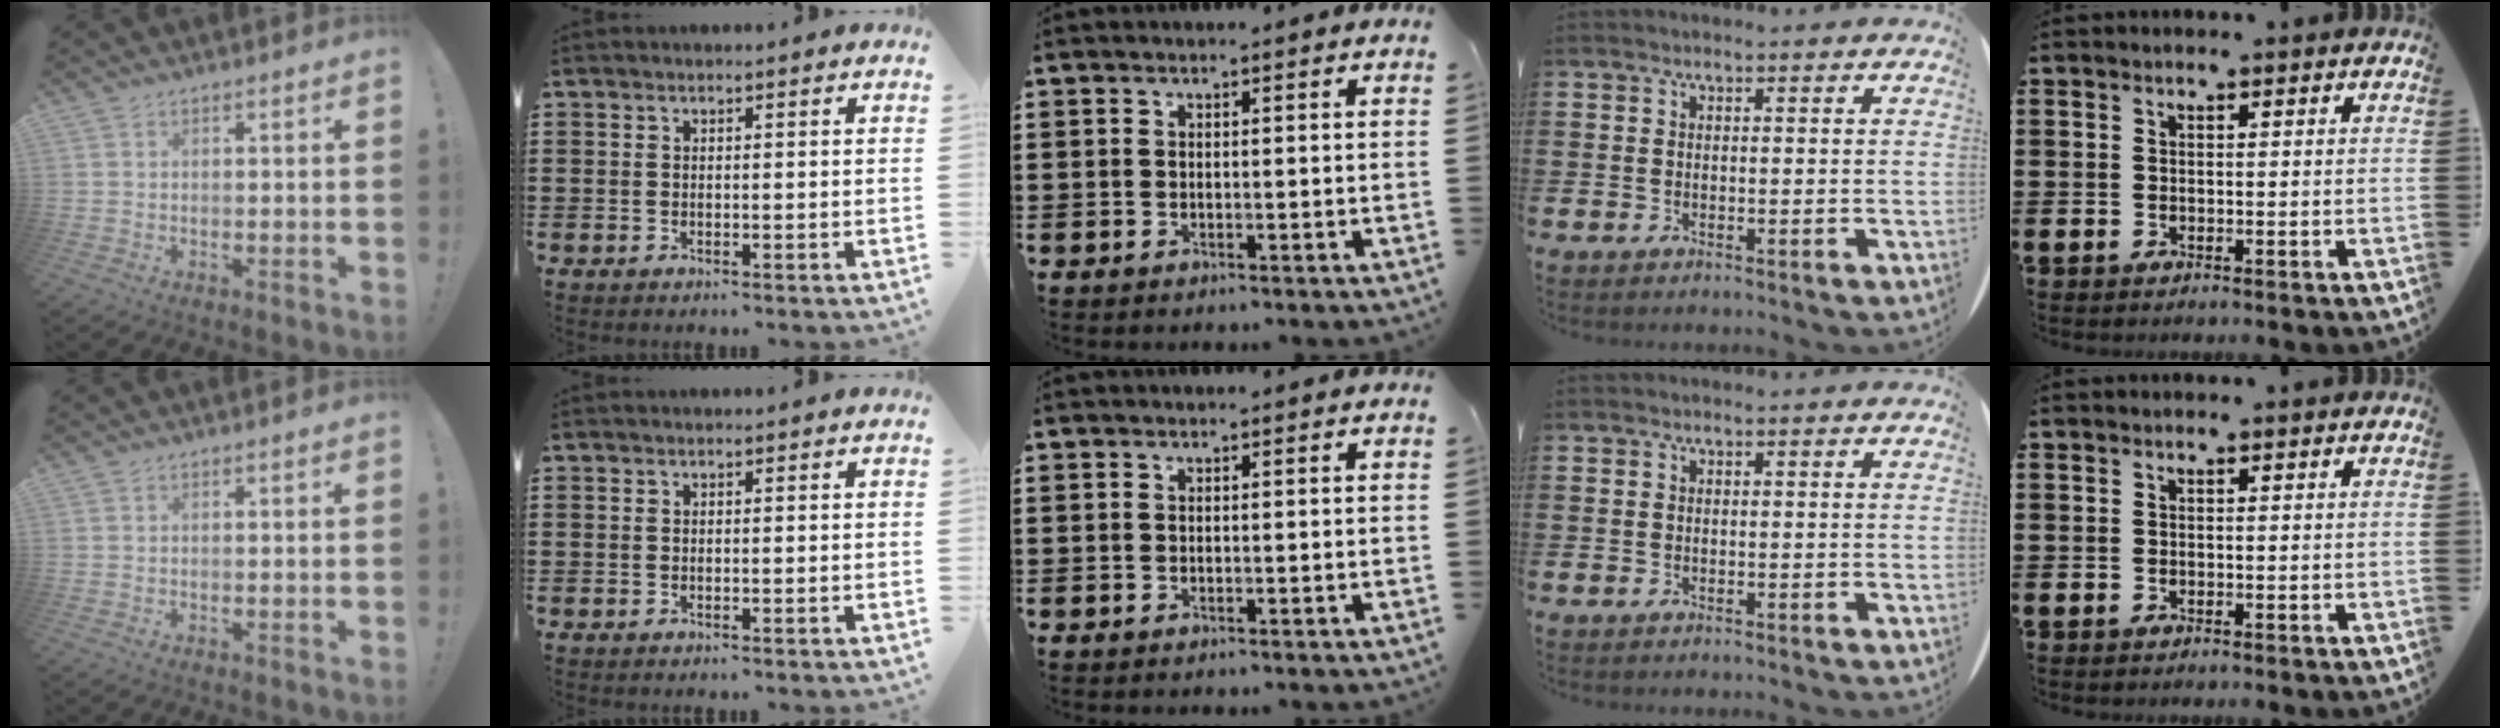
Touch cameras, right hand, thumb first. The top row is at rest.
{}